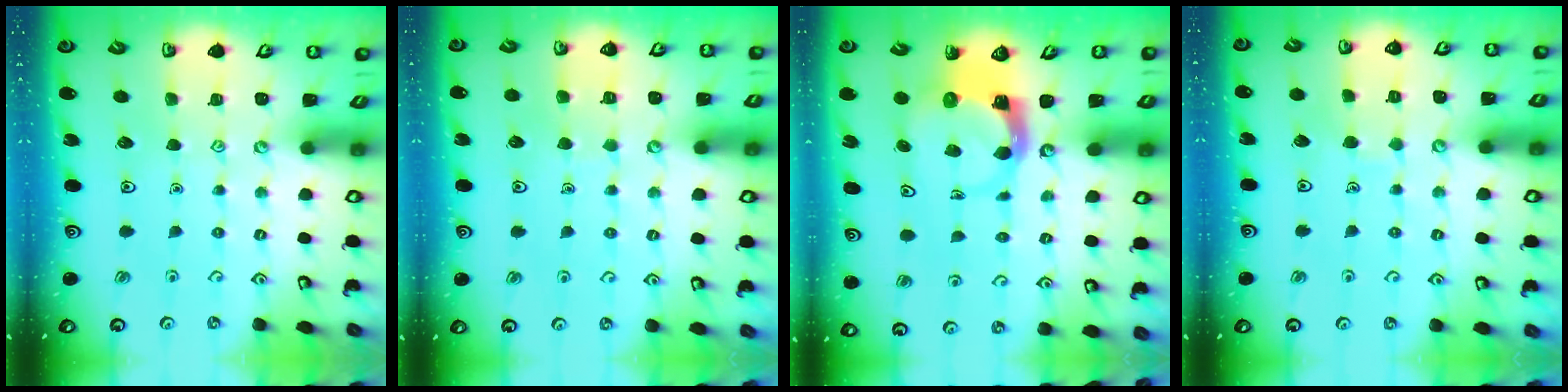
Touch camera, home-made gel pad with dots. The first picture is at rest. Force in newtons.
{"total": 3.5, "press": 3.5, "slide": 0.2}
{"total": 5.4, "press": 5.3, "slide": 1.0}
{"total": 3.6, "press": 3.5, "slide": 0.2}